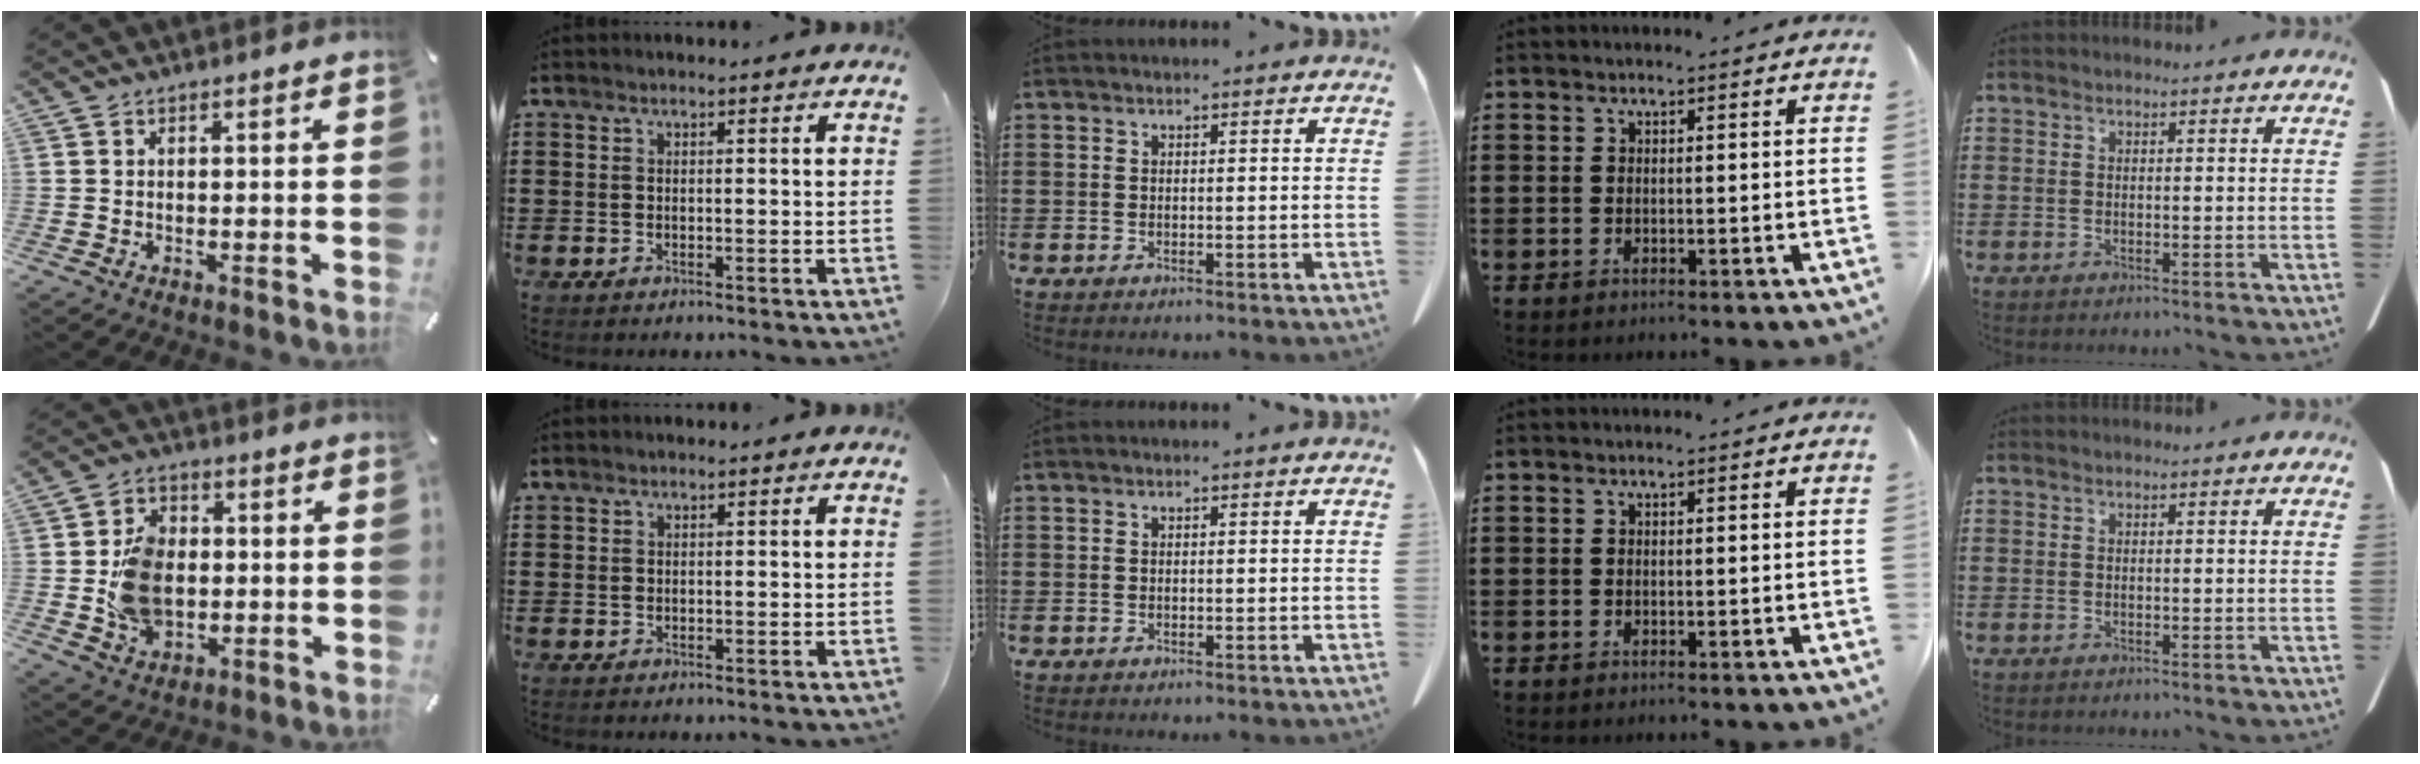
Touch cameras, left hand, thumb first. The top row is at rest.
{"thumb": {"total": 11.7, "force": [-0.6, 9.2, 7.2], "torque": [-0.155, 0.012, -0.010]}, "index": {"total": 0.8, "force": [0.7, 0.3, 0.1], "torque": [-0.004, 0.000, 0.014]}}